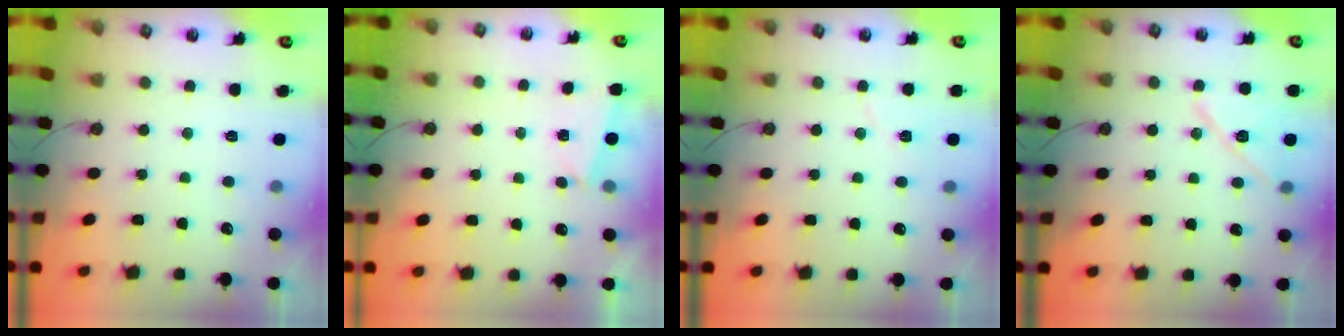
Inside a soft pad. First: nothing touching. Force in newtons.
{"total": 2.1, "press": 0.8, "slide": 1.9}
{"total": 5.3, "press": 5.1, "slide": 1.4}
{"total": 11.5, "press": 11.2, "slide": 2.5}